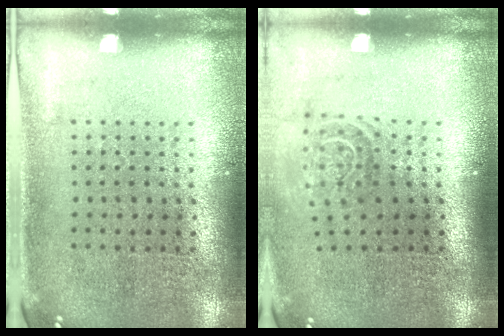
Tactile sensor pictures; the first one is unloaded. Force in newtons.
{"total": 1.6, "press": 1.1, "slide": 1.1}